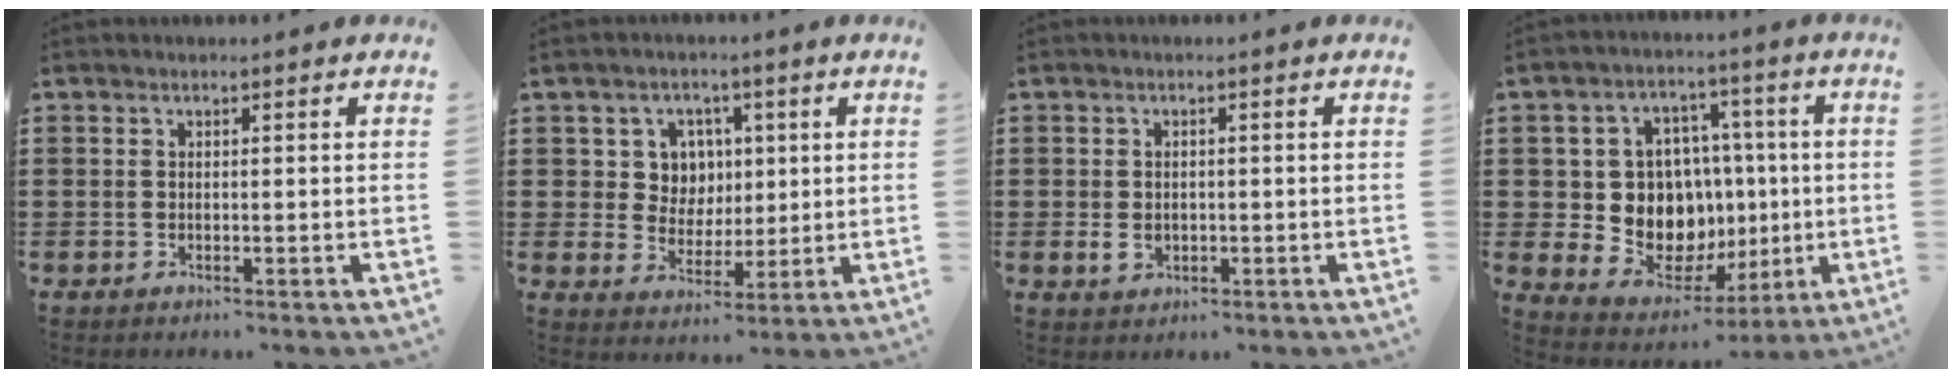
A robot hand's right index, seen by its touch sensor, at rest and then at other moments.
{"total": 6.0, "force": [1.7, 5.5, 1.8], "torque": [-0.053, 0.016, 0.028]}
{"total": 2.0, "force": [-0.3, 1.5, 1.2], "torque": [-0.026, 0.003, -0.006]}
{"total": 11.0, "force": [0.3, 9.8, 5.0], "torque": [-0.122, -0.008, 0.014]}